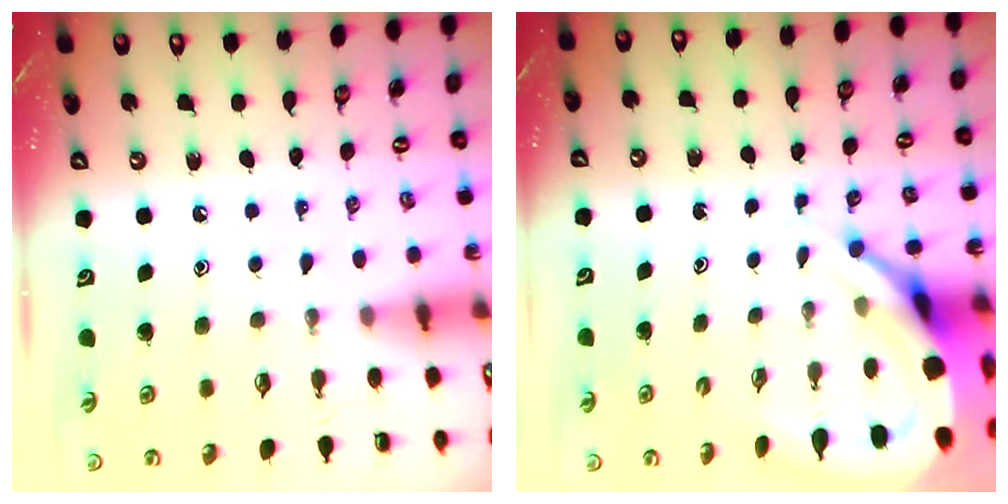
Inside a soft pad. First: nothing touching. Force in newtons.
{"total": 8.9, "press": 8.8, "slide": 1.1}